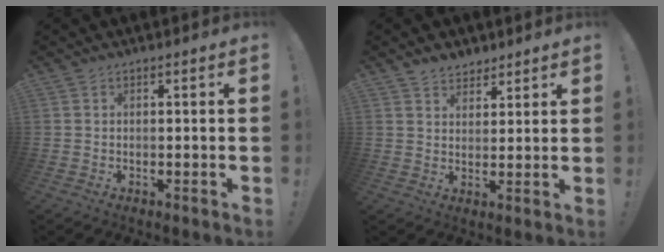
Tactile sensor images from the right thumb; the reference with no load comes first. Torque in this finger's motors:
{"motor_torque": [0.23, 0.26, 0.03, -0.03, 0.00]}